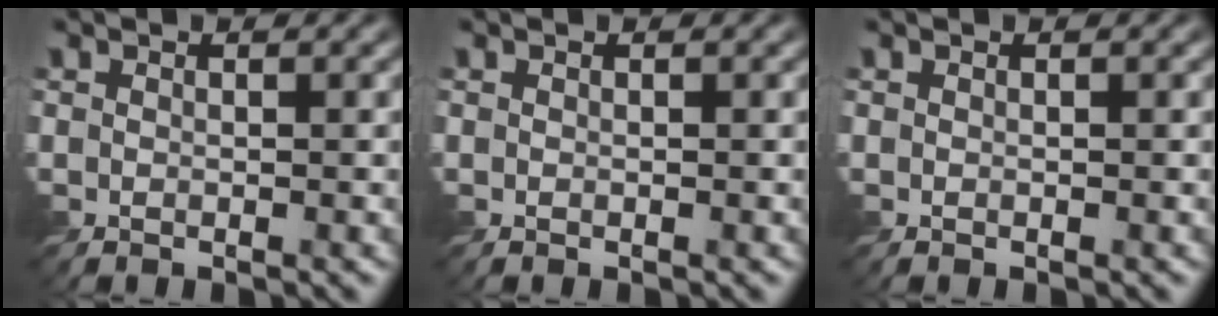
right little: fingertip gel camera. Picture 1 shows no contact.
{"total": 0.0}
{"total": 0.0}